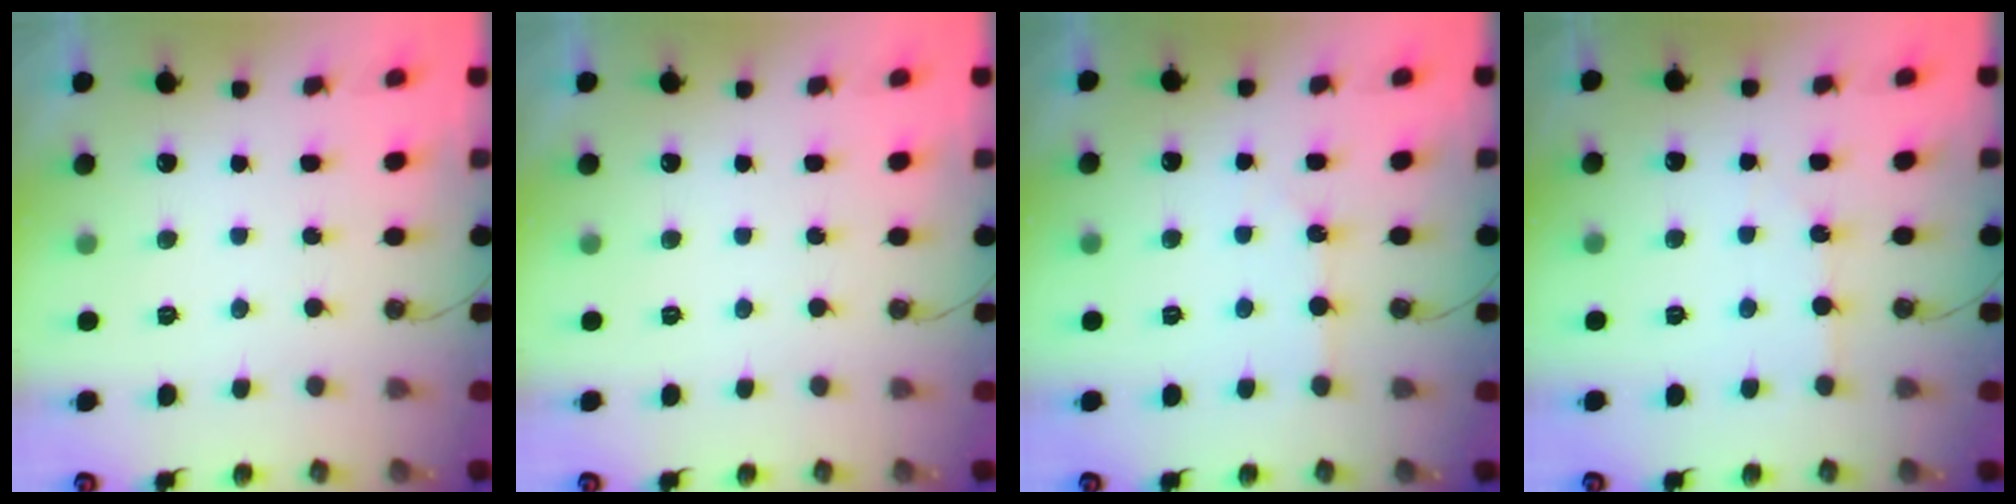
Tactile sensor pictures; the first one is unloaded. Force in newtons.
{"total": 0.0}
{"total": 2.3, "press": 2.3, "slide": 0.4}
{"total": 2.7, "press": 2.7, "slide": 0.4}